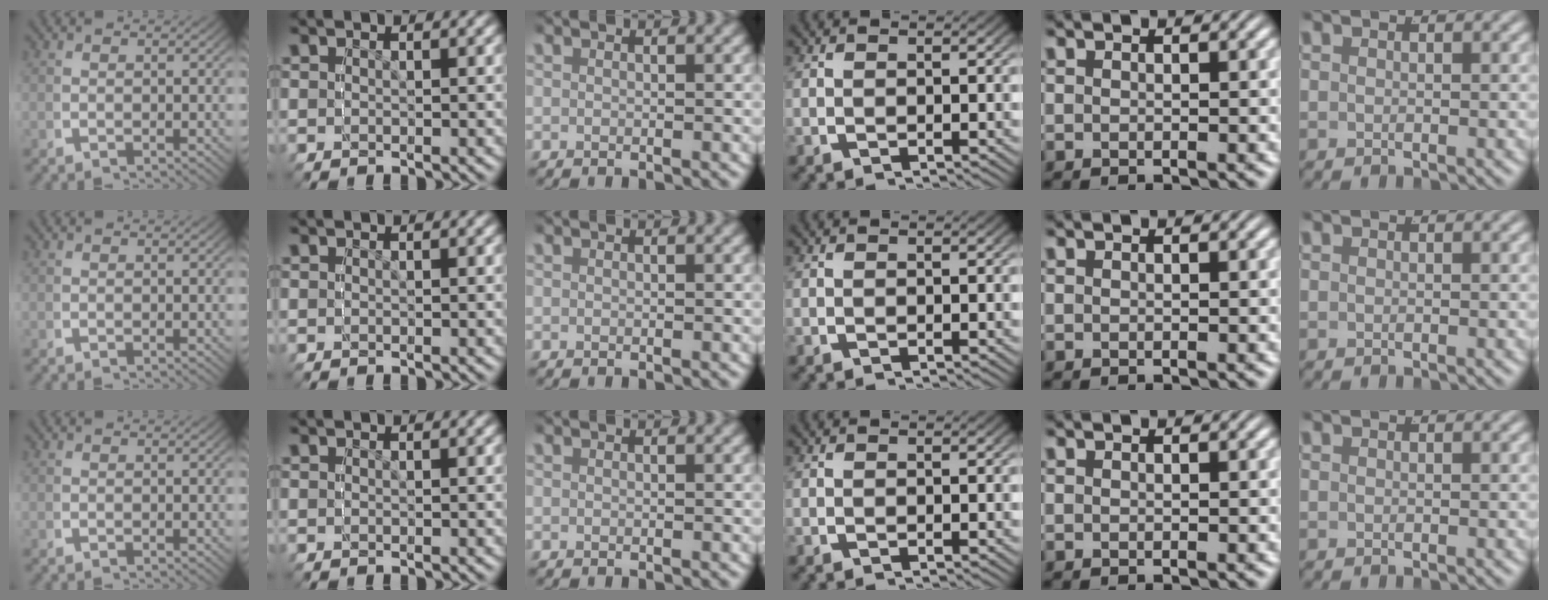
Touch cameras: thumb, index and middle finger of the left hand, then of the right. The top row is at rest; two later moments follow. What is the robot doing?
{"motion": "grasp_and_lifting", "object": "bottle"}